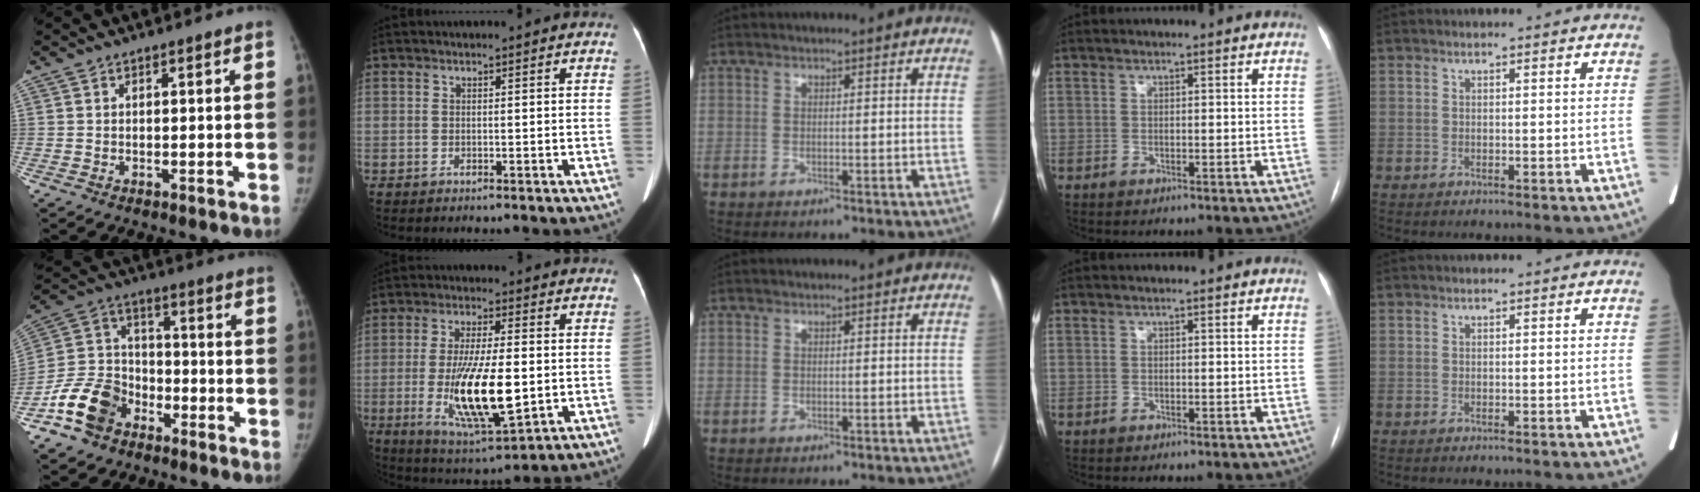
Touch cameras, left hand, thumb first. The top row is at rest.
{"thumb": {"total": 12.7, "force": [-7.6, 8.7, 5.2], "torque": [-0.086, 0.055, -0.150]}, "index": {"total": 14.5, "force": [-2.9, 3.2, 13.8], "torque": [-0.259, -0.021, -0.039]}}